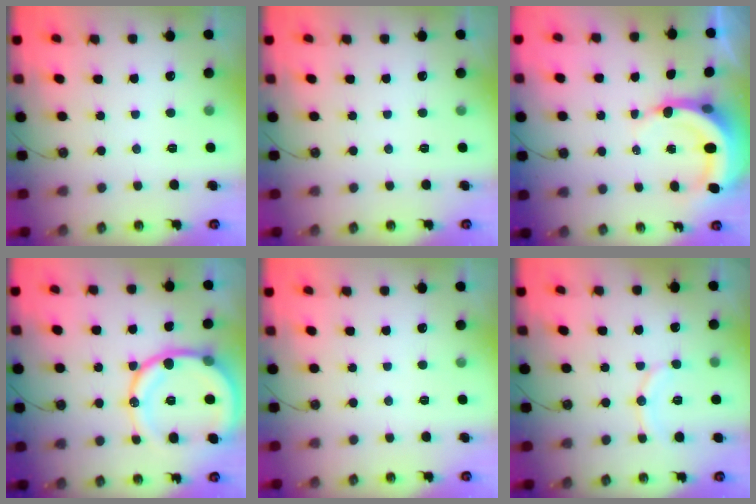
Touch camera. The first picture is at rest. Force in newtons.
{"total": 0.0}
{"total": 6.4, "press": 6.4, "slide": 0.7}
{"total": 17.5, "press": 17.3, "slide": 2.3}
{"total": 0.0}
{"total": 10.0, "press": 9.7, "slide": 2.3}